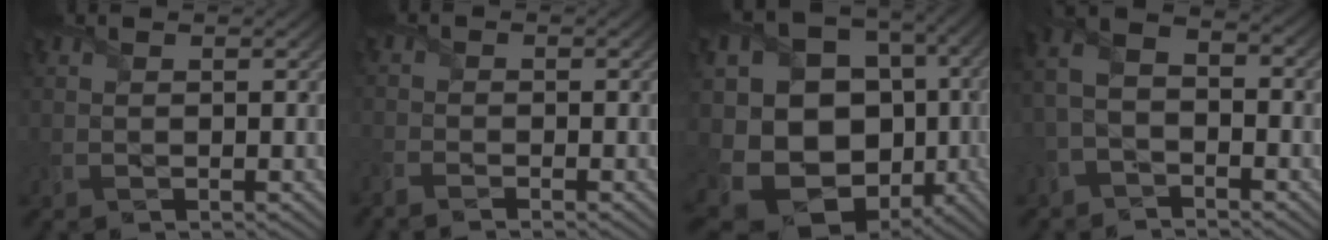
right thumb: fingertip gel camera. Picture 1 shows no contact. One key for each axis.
{"total": 2.4, "fx": -2.1, "fy": 0.6, "fz": 1.1, "tx": -0.033, "ty": -0.005, "tz": -0.051}
{"total": 19.0, "fx": -2.6, "fy": 16.2, "fz": 9.6, "tx": -0.217, "ty": -0.041, "tz": -0.003}
{"total": 5.5, "fx": -2.2, "fy": 3.1, "fz": 3.9, "tx": -0.093, "ty": 0.007, "tz": -0.060}